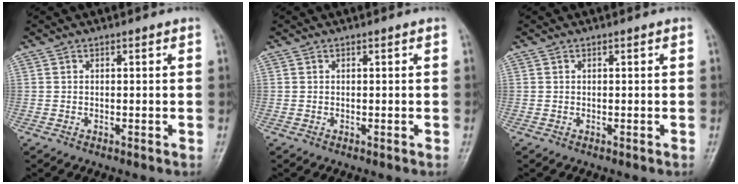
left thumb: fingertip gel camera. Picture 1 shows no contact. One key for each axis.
{"total": 0.0}
{"total": 0.0}